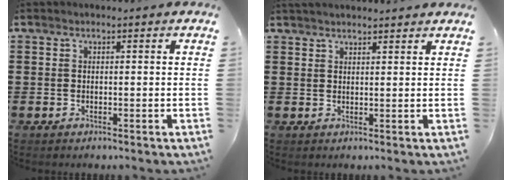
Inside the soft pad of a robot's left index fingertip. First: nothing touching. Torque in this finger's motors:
{"motor_torque": [1.21, -0.92, 0.64, 0.08]}